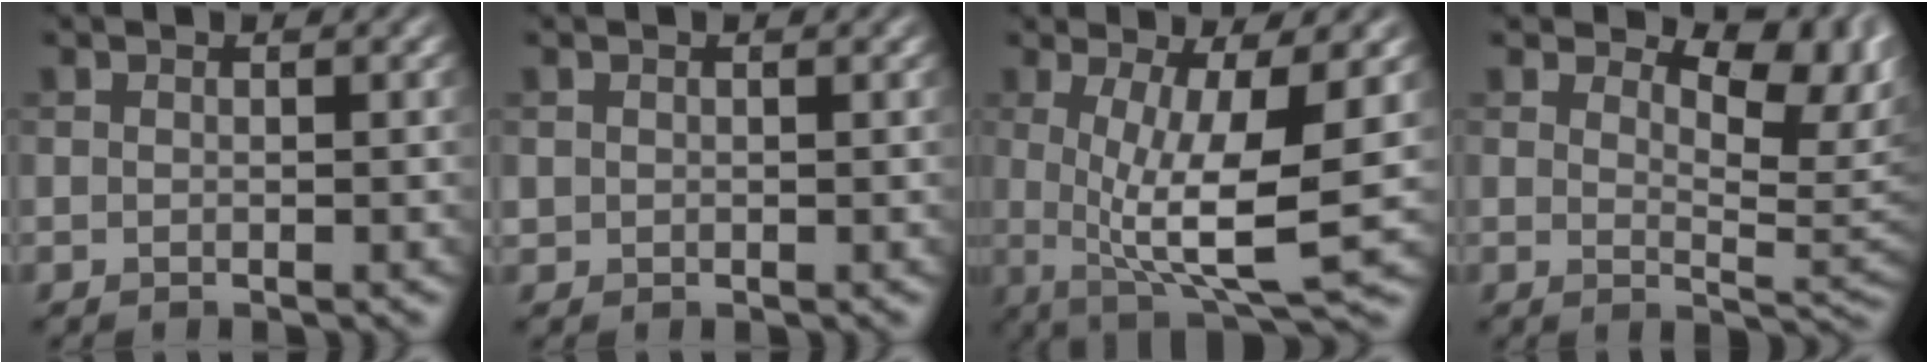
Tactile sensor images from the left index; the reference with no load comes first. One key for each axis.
{"total": 0.6, "fx": 0.4, "fy": 0.5, "fz": -0.1, "tx": 0.004, "ty": -0.001, "tz": 0.007}
{"total": 8.9, "fx": -0.1, "fy": 2.1, "fz": 8.7, "tx": -0.147, "ty": -0.011, "tz": 0.002}
{"total": 7.2, "fx": 3.6, "fy": 3.0, "fz": 5.4, "tx": -0.071, "ty": -0.006, "tz": 0.055}